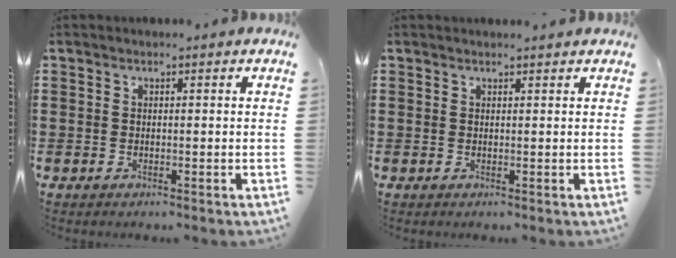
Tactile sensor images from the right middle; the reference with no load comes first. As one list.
[{"total": 0.9, "force": [0.9, 0.0, 0.1], "torque": [0.004, -0.006, 0.015]}]